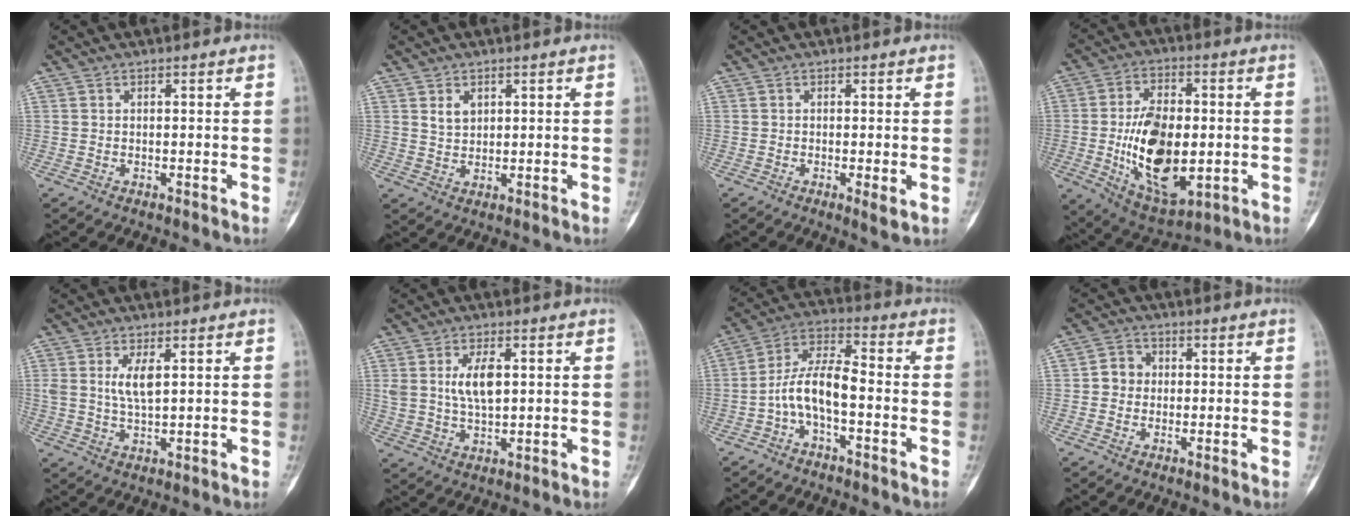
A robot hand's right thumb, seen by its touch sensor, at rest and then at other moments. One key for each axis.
{"total": 3.1, "fx": 1.4, "fy": 2.1, "fz": 1.7, "tx": -0.019, "ty": -0.009, "tz": 0.029}
{"total": 2.3, "fx": -0.5, "fy": 0.5, "fz": 2.2, "tx": -0.038, "ty": -0.008, "tz": -0.009}
{"total": 18.8, "fx": -2.0, "fy": 10.4, "fz": 15.6, "tx": -0.244, "ty": -0.003, "tz": -0.015}
{"total": 4.7, "fx": 1.5, "fy": 1.7, "fz": 4.1, "tx": -0.081, "ty": -0.010, "tz": 0.034}
{"total": 6.9, "fx": 1.7, "fy": 3.4, "fz": 5.8, "tx": -0.106, "ty": -0.008, "tz": 0.038}
{"total": 9.2, "fx": -2.8, "fy": 3.9, "fz": 7.9, "tx": -0.152, "ty": 0.051, "tz": -0.061}
{"total": 4.0, "fx": 0.1, "fy": 3.7, "fz": 1.5, "tx": -0.005, "ty": 0.009, "tz": -0.007}